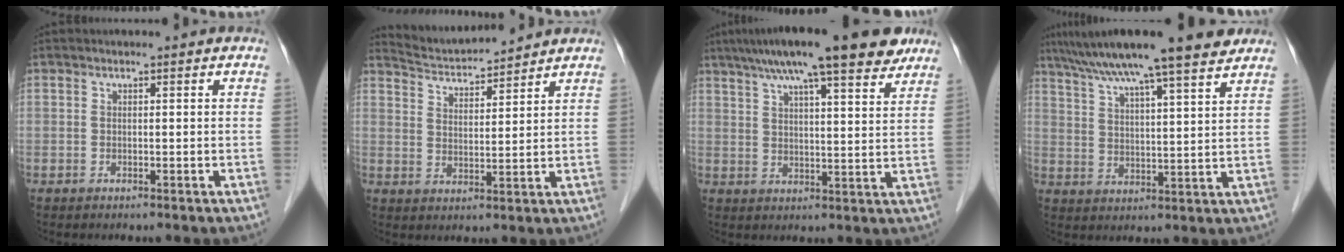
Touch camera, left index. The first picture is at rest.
{"total": 7.8, "force": [7.8, 0.1, 1.1], "torque": [-0.036, 0.020, 0.141]}
{"total": 17.9, "force": [13.6, 2.4, 11.5], "torque": [-0.189, 0.033, 0.188]}
{"total": 16.9, "force": [13.8, 0.3, 9.7], "torque": [-0.160, 0.026, 0.205]}